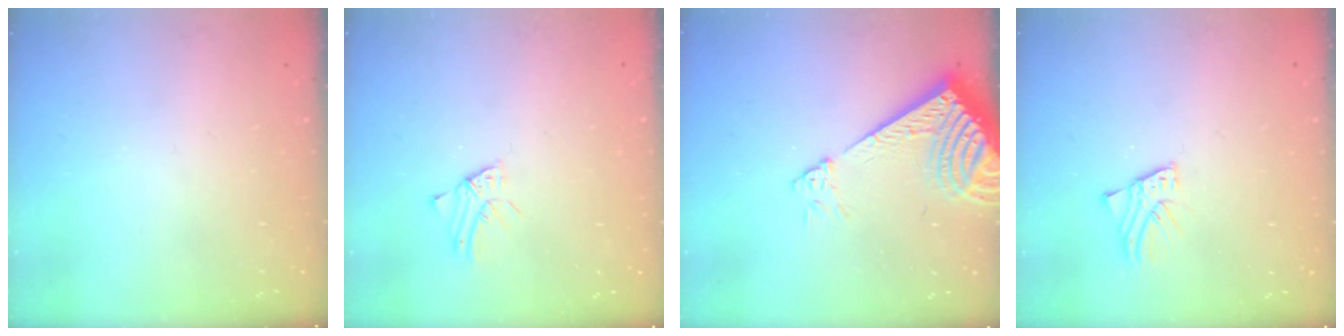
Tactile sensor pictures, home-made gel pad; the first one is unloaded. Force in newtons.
{"total": 1.5, "press": 1.4, "slide": 0.1}
{"total": 10.2, "press": 10.0, "slide": 1.8}
{"total": 2.0, "press": 2.0, "slide": 0.1}